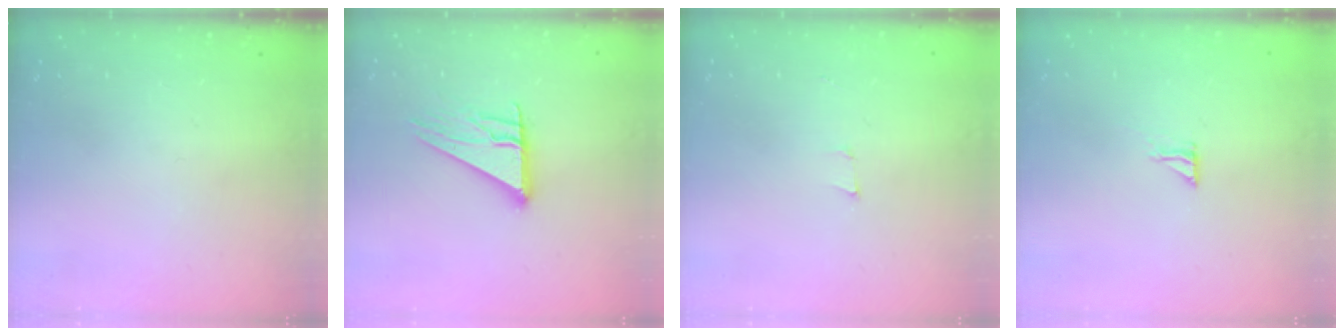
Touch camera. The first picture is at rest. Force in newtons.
{"total": 12.9, "press": 12.9, "slide": 1.2}
{"total": 3.5, "press": 2.3, "slide": 2.6}
{"total": 4.2, "press": 4.2, "slide": 0.2}